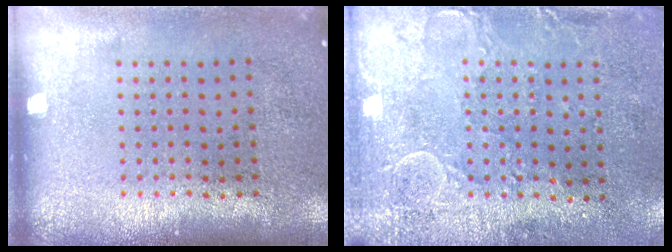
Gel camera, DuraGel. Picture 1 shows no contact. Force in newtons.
{"total": 3.0, "press": 2.3, "slide": 1.9}